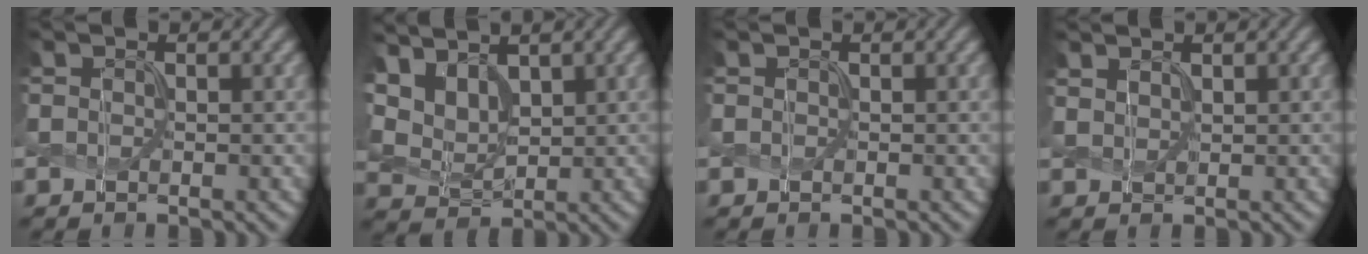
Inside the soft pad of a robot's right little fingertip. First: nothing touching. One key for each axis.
{"total": 5.5, "fx": 2.9, "fy": 3.3, "fz": 3.4, "tx": -0.086, "ty": 0.005, "tz": 0.057}
{"total": 0.0}
{"total": 1.1, "fx": 1.0, "fy": 0.3, "fz": 0.4, "tx": -0.018, "ty": -0.003, "tz": 0.024}